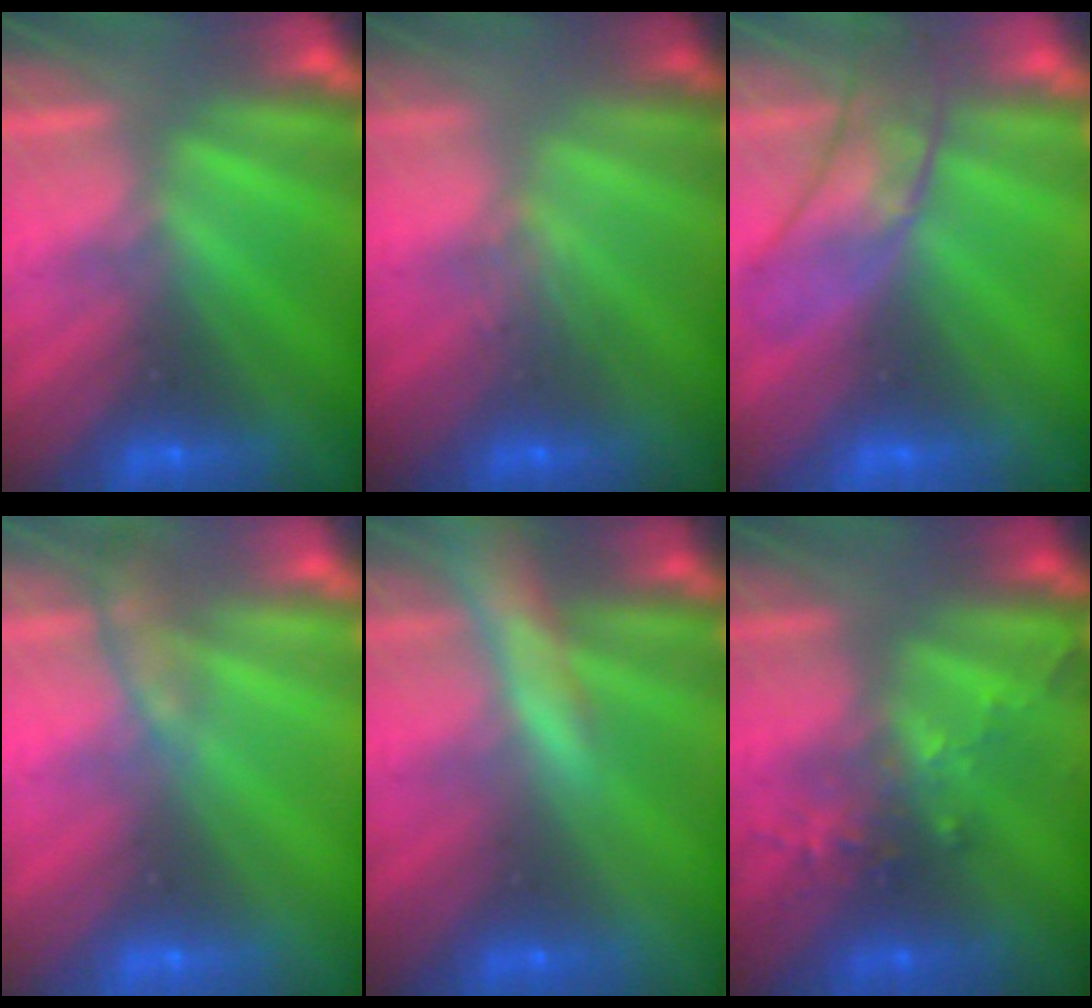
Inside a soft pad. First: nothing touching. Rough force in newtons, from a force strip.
{"total": 2.9}
{"total": 3.1}
{"total": 2.3}
{"total": 5.5}
{"total": 2.8}